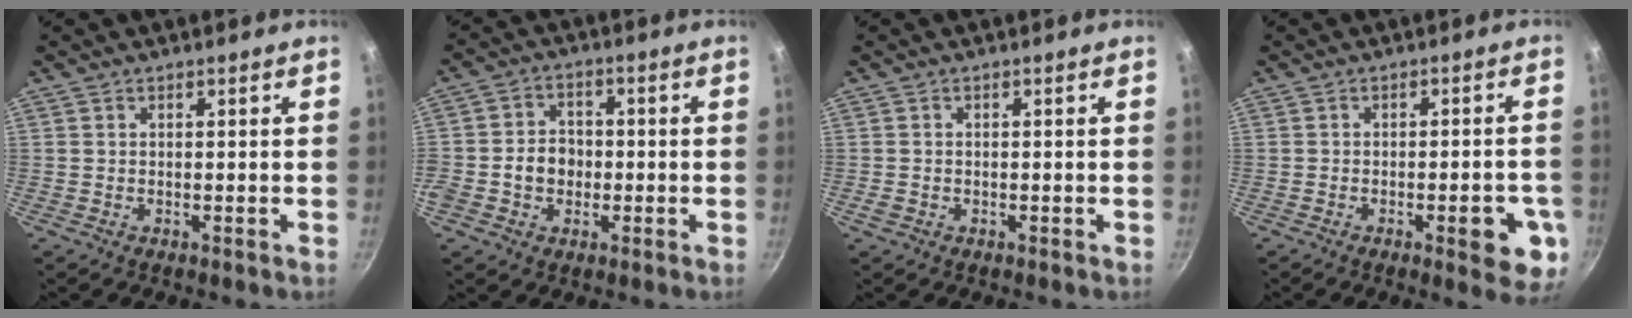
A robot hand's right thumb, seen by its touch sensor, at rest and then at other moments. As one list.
[{"total": 7.0, "force": [-1.4, 5.9, 3.5], "torque": [-0.035, 0.018, -0.033]}, {"total": 1.4, "force": [-0.5, 1.1, 0.6], "torque": [-0.012, 0.001, -0.008]}, {"total": 9.0, "force": [-3.1, 3.2, 7.8], "torque": [-0.072, 0.013, -0.035]}]